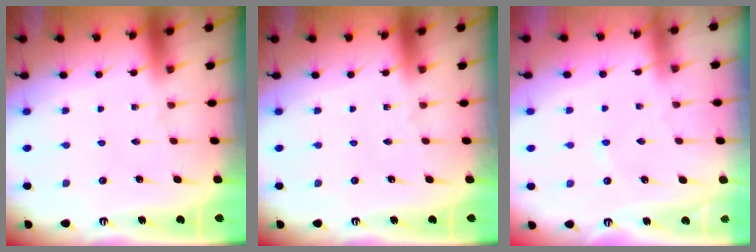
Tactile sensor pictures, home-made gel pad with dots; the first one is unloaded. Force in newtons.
{"total": 0.0}
{"total": 1.7, "press": 1.7, "slide": 0.3}